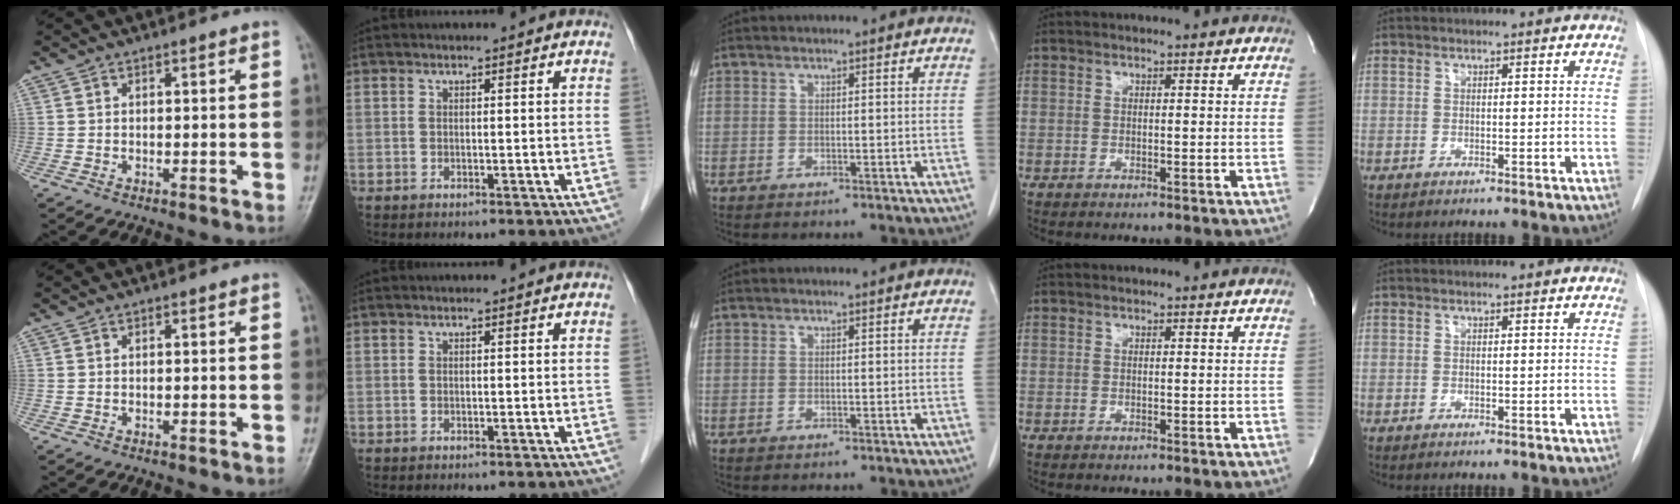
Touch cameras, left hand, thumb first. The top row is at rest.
{}